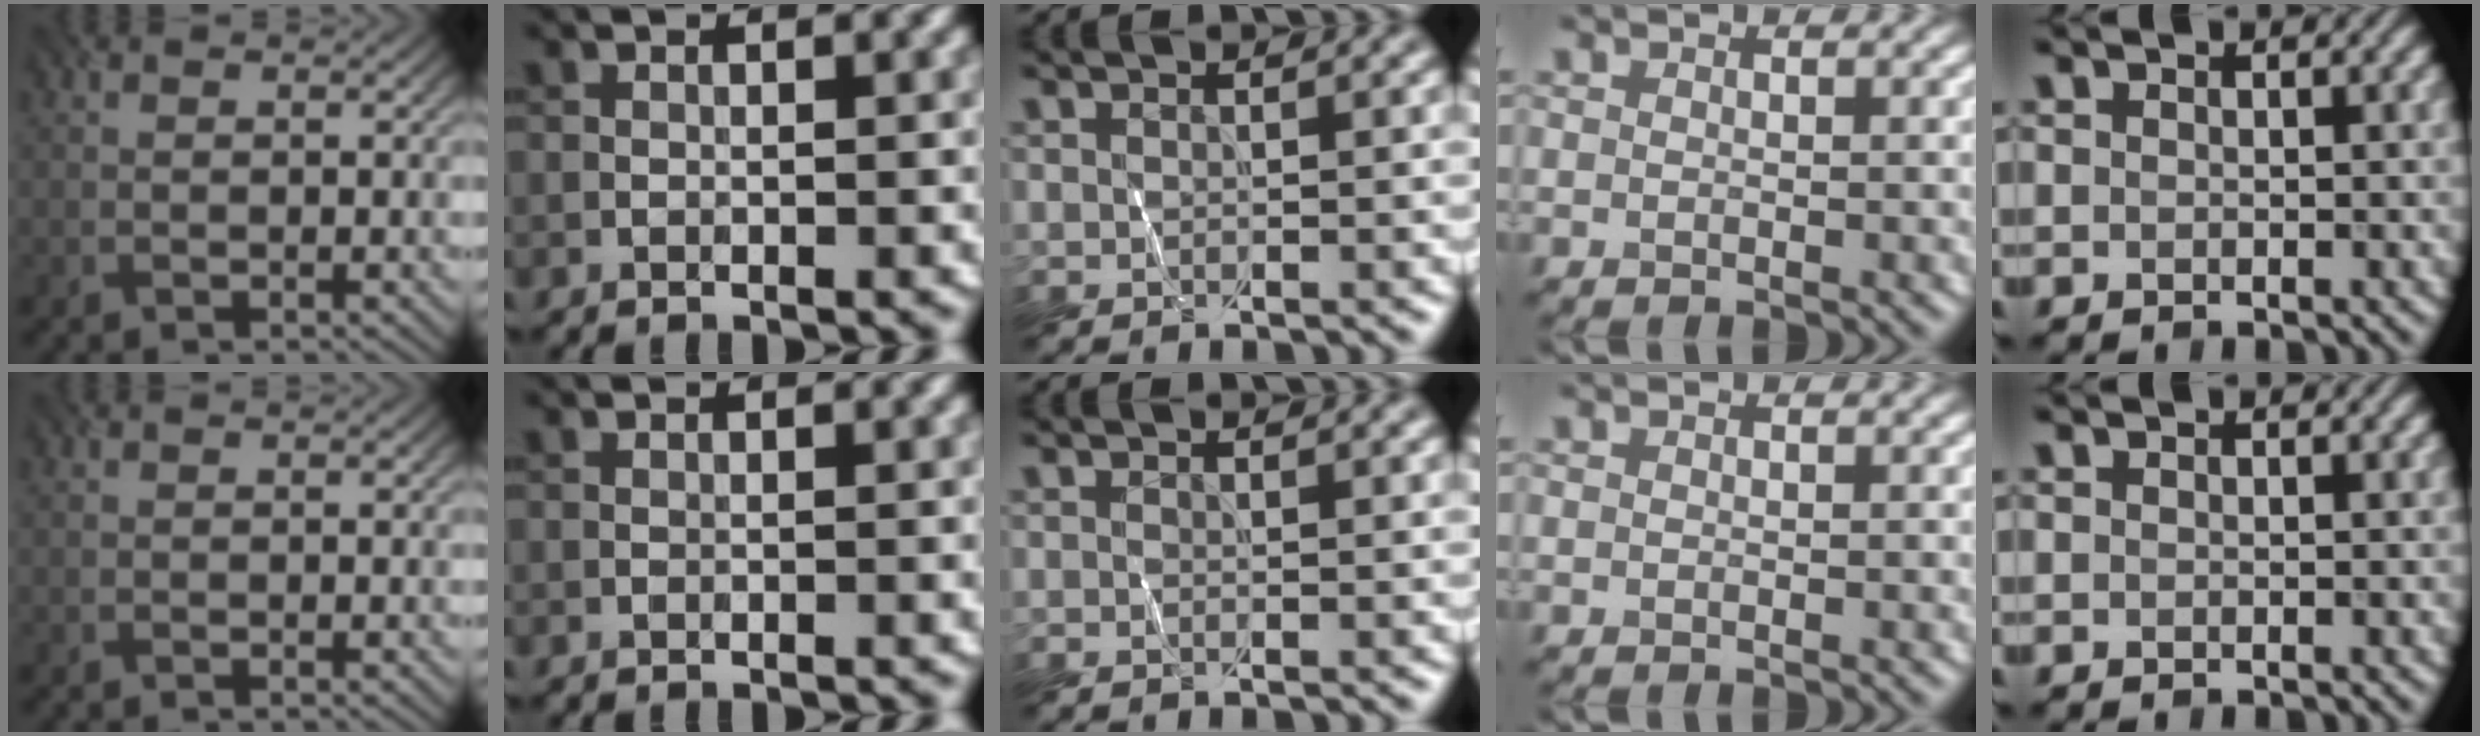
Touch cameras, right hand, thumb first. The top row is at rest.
{}